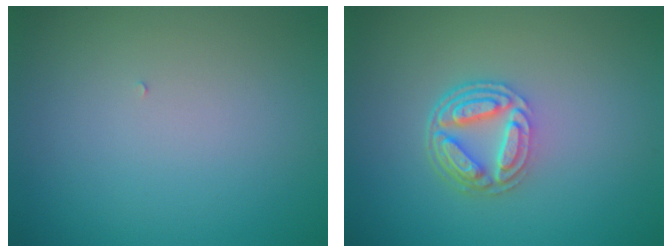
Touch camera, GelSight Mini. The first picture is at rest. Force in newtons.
{"total": 4.5, "press": 3.3, "slide": 3.0}